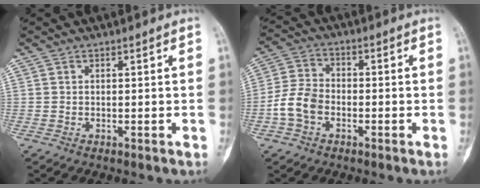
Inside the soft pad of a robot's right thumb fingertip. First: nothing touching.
{"total": 8.9, "force": [-2.8, 6.3, 5.7], "torque": [-0.111, 0.027, -0.060]}